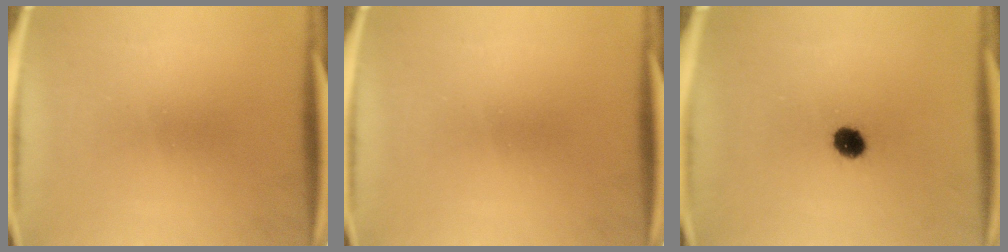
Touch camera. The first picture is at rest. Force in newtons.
{"total": 0.0}
{"total": 4.7}